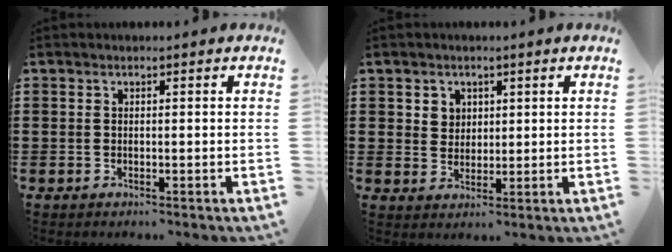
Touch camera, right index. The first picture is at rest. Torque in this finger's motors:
{"motor_torque": [0.06, -0.04, 0.01, 0.01]}